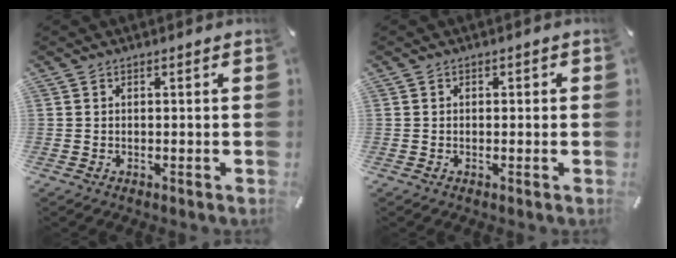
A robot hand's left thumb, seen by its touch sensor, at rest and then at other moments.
{"total": 1.0, "force": [-0.2, 0.7, 0.6], "torque": [-0.012, 0.004, -0.005]}